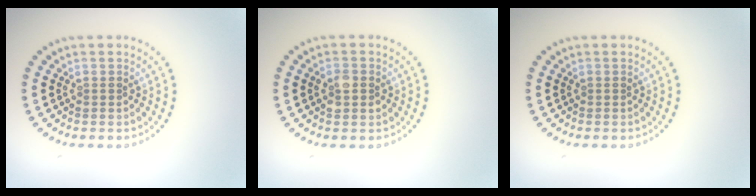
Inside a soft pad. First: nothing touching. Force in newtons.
{"total": 2.3, "press": 2.3, "slide": 0.1}
{"total": 0.0}